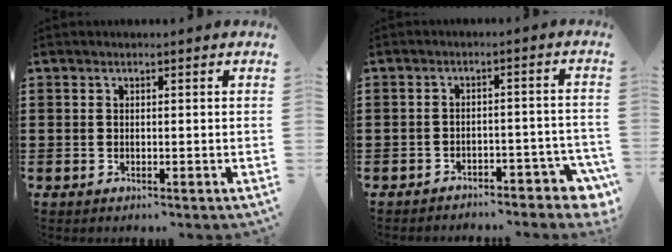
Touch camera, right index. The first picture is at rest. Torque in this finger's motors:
{"motor_torque": [-0.59, -0.10, 0.05, -0.03]}